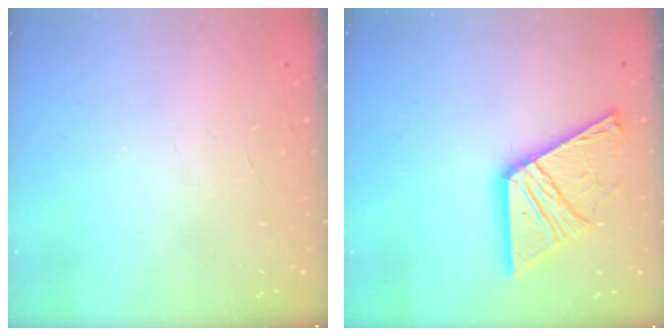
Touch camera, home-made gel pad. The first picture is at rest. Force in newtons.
{"total": 16.7, "press": 16.6, "slide": 1.4}